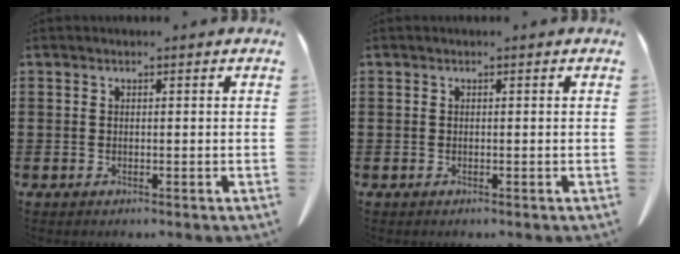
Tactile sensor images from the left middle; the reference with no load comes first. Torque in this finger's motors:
{"motor_torque": [0.00, 0.00, 0.00, 0.01]}